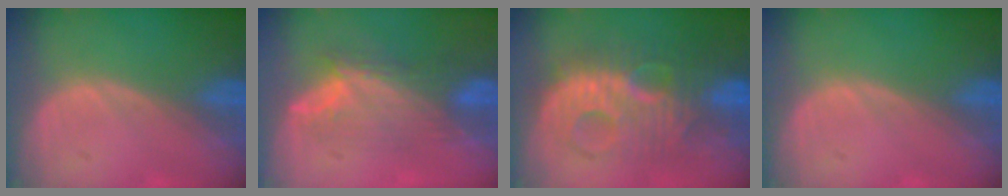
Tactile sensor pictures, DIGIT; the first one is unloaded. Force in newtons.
{"total": 7.0, "press": 6.8, "slide": 1.7}
{"total": 10.3, "press": 10.3, "slide": 0.2}
{"total": 0.0}